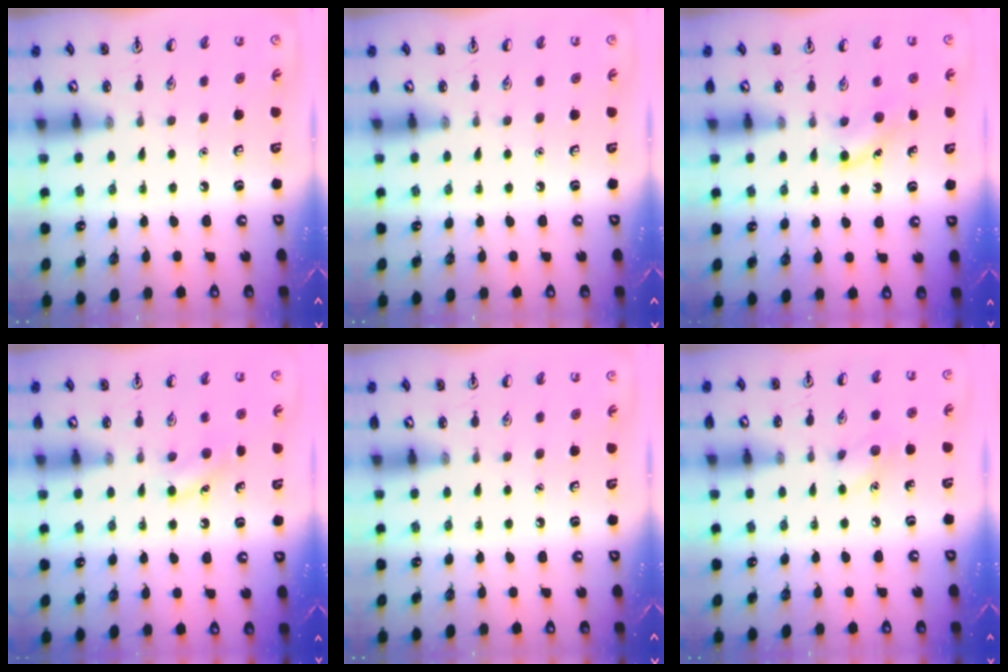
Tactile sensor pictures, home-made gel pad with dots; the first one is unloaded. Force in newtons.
{"total": 0.0}
{"total": 4.7, "press": 4.5, "slide": 1.6}
{"total": 4.7, "press": 4.5, "slide": 1.4}
{"total": 0.0}
{"total": 6.6, "press": 6.3, "slide": 1.8}